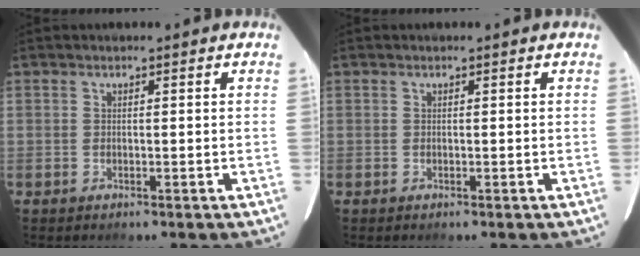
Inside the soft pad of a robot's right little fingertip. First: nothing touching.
{"total": 0.0}